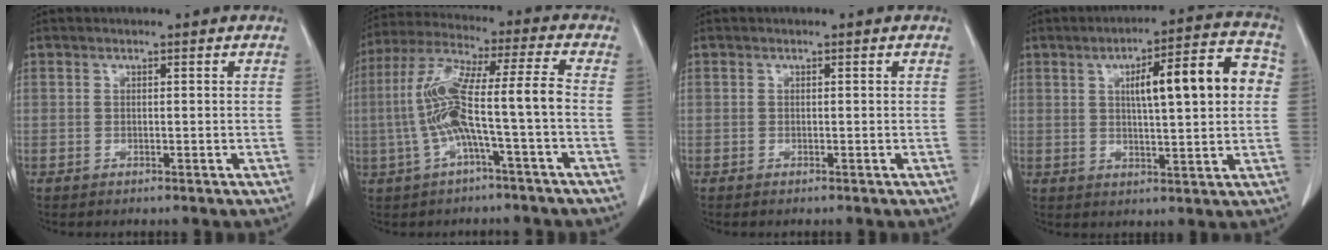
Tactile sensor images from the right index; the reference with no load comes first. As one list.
[{"total": 11.6, "force": [-2.4, 0.1, 11.3], "torque": [-0.234, 0.031, -0.048]}, {"total": 0.0}, {"total": 13.2, "force": [2.7, 2.5, 12.7], "torque": [-0.178, 0.033, 0.037]}]